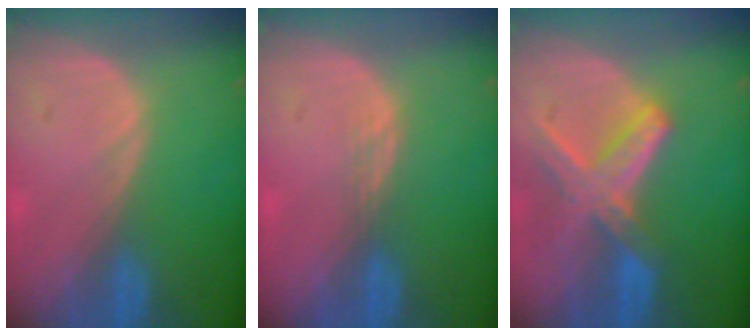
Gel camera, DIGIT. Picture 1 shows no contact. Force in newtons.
{"total": 1.4, "press": 1.1, "slide": 0.9}
{"total": 8.3, "press": 7.3, "slide": 4.0}